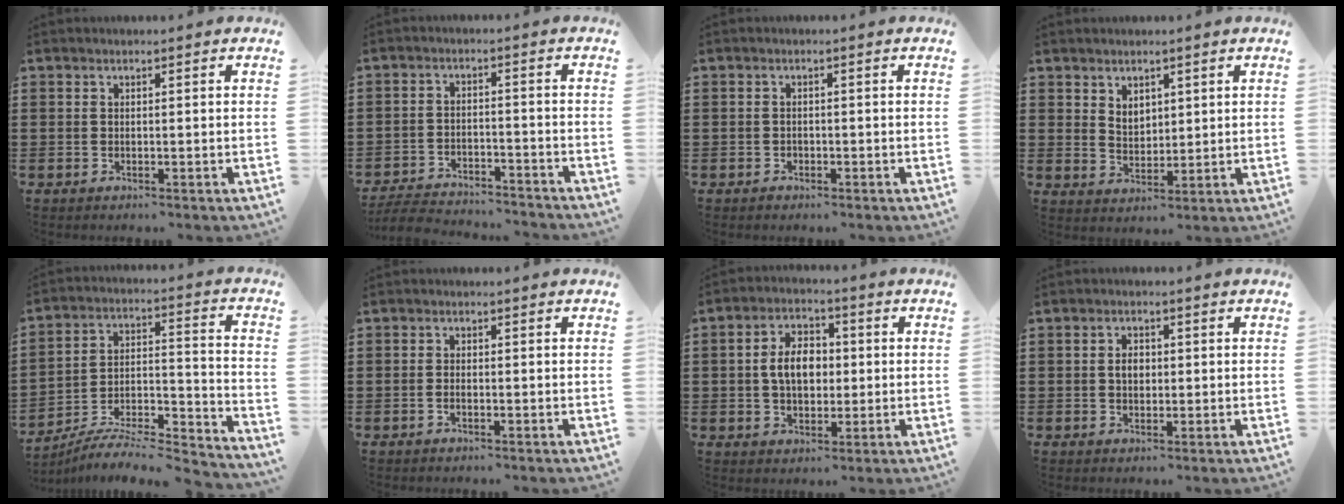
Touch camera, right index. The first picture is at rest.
{"total": 5.1, "force": [-5.0, 0.5, 0.7], "torque": [-0.025, 0.002, -0.105]}
{"total": 0.8, "force": [-0.5, 0.6, 0.1], "torque": [-0.004, 0.001, -0.012]}
{"total": 3.1, "force": [2.3, 2.0, 0.8], "torque": [-0.014, 0.003, 0.042]}
{"total": 6.8, "force": [-6.2, 1.1, 2.5], "torque": [-0.035, 0.000, -0.123]}
{"total": 0.9, "force": [-0.5, 0.2, 0.7], "torque": [-0.015, -0.006, -0.007]}
{"total": 6.5, "force": [0.0, 4.3, 4.8], "torque": [-0.099, 0.011, -0.008]}
{"total": 2.4, "force": [0.1, 1.6, 1.8], "torque": [-0.028, 0.004, -0.002]}